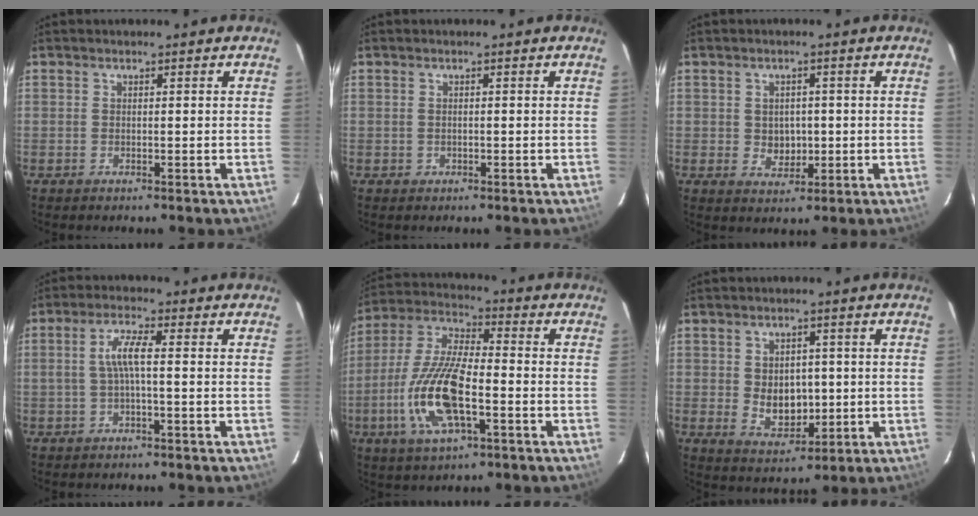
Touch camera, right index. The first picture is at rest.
{"total": 0.6, "force": [-0.2, 0.5, 0.1], "torque": [0.001, 0.001, 0.001]}
{"total": 4.1, "force": [-0.2, 3.5, 2.1], "torque": [-0.035, 0.003, 0.005]}
{"total": 4.2, "force": [-0.4, 0.3, 4.2], "torque": [-0.083, 0.007, -0.006]}
{"total": 16.2, "force": [-5.0, 5.5, 14.4], "torque": [-0.307, -0.008, -0.096]}
{"total": 7.3, "force": [-0.1, 5.5, 4.9], "torque": [-0.089, -0.003, 0.015]}